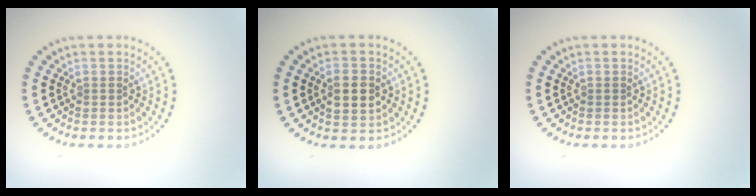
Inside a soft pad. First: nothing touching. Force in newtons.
{"total": 2.3, "press": 2.3, "slide": 0.1}
{"total": 0.0}